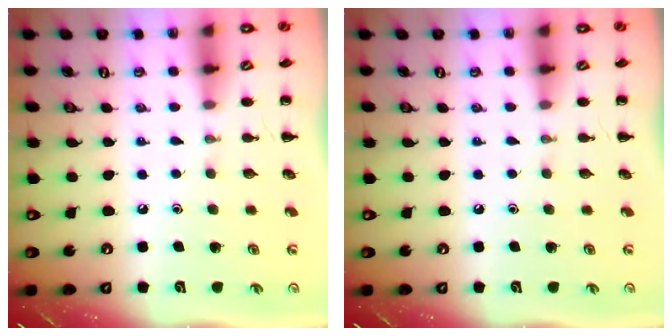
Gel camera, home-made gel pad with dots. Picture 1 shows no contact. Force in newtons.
{"total": 0.0}